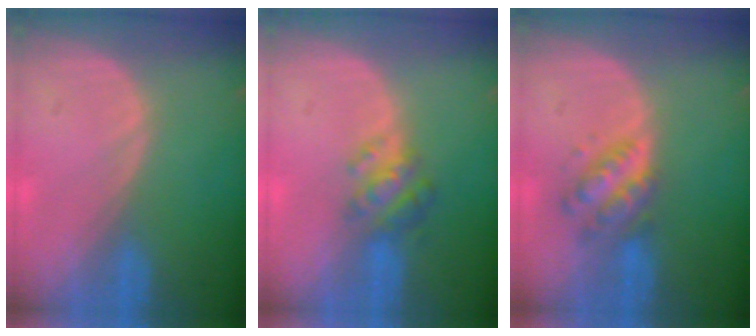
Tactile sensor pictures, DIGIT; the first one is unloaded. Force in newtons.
{"total": 4.5, "press": 4.5, "slide": 0.6}
{"total": 5.2, "press": 5.2, "slide": 0.1}